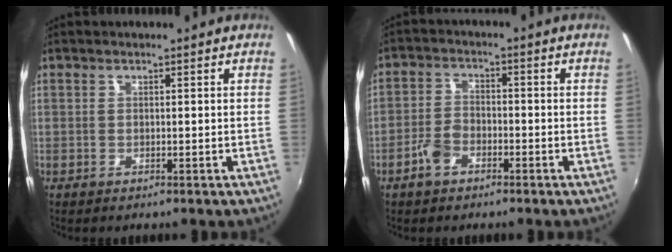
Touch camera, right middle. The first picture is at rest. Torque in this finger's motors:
{"motor_torque": [0.61, -0.42, 0.29, 0.08]}